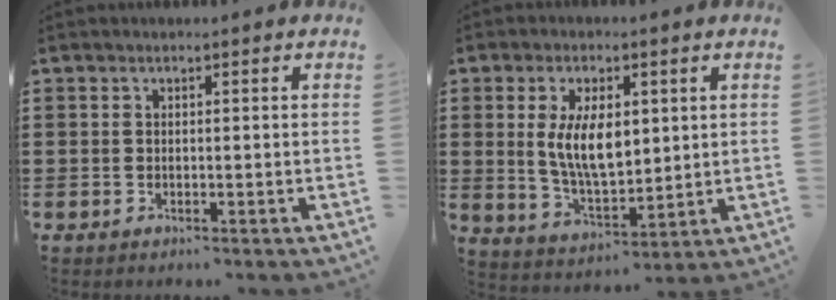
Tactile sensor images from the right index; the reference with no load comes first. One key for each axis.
{"total": 9.1, "fx": 1.5, "fy": 4.4, "fz": 7.8, "tx": -0.159, "ty": 0.002, "tz": 0.023}